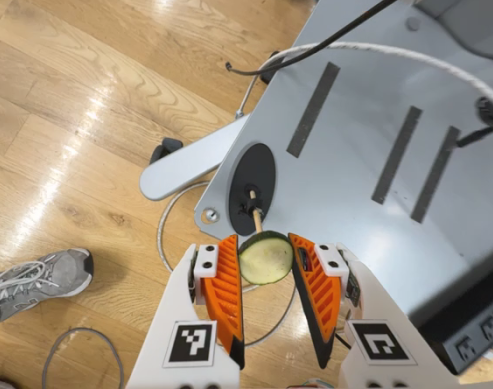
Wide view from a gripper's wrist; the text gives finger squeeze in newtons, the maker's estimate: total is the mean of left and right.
{"total": 7.8, "left": 7.8, "right": 7.8}